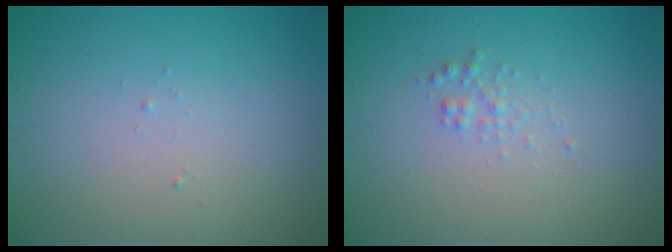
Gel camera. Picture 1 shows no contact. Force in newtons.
{"total": 1.0, "press": 1.0, "slide": 0.0}